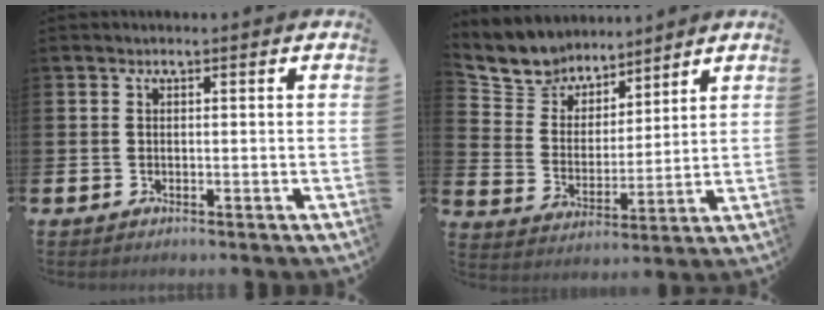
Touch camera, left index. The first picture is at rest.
{"total": 7.1, "force": [6.6, 2.7, -0.7], "torque": [-0.032, -0.059, 0.119]}